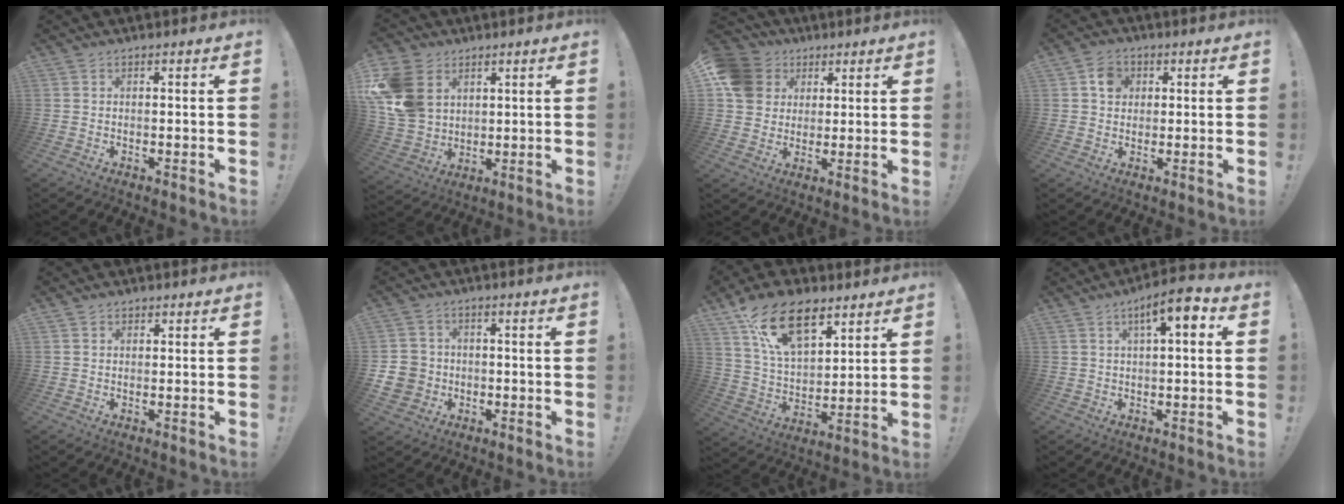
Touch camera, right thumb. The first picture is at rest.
{"total": 15.9, "force": [5.3, 12.4, 8.4], "torque": [-0.168, -0.021, 0.107]}
{"total": 11.8, "force": [3.6, 10.4, 4.4], "torque": [-0.064, -0.011, 0.076]}
{"total": 5.5, "force": [1.7, 4.8, 2.2], "torque": [-0.026, 0.003, 0.029]}
{"total": 1.3, "force": [0.8, 1.0, 0.3], "torque": [0.003, -0.002, 0.012]}
{"total": 8.2, "force": [-1.8, 7.5, 2.8], "torque": [-0.057, 0.017, -0.028]}
{"total": 18.2, "force": [10.6, 10.1, 10.8], "torque": [-0.191, -0.056, 0.193]}
{"total": 6.9, "force": [2.5, 1.7, 6.2], "torque": [-0.088, -0.014, 0.035]}